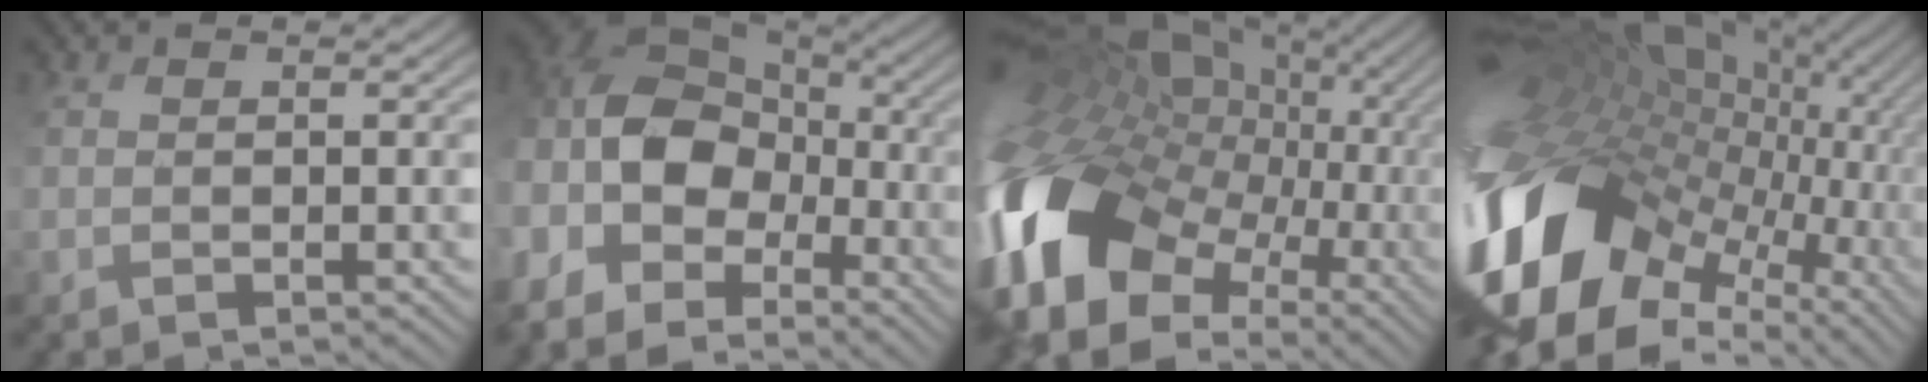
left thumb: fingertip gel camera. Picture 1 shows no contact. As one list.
[{"total": 13.6, "force": [-4.8, 8.5, 9.5], "torque": [-0.217, -0.010, -0.105]}, {"total": 19.1, "force": [-3.1, 13.1, 13.5], "torque": [-0.314, -0.013, -0.052]}, {"total": 19.2, "force": [-1.0, 13.3, 13.9], "torque": [-0.306, -0.025, -0.005]}]